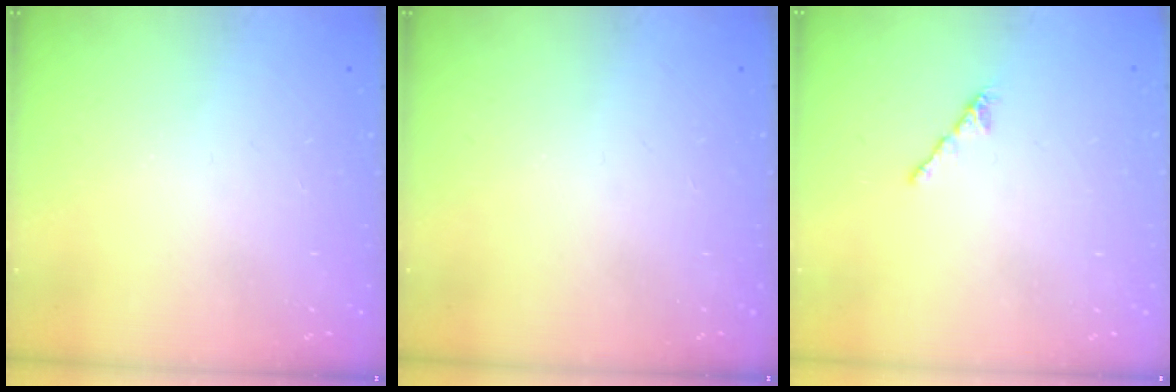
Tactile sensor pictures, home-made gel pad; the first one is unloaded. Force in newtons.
{"total": 0.0}
{"total": 2.1, "press": 2.0, "slide": 0.7}